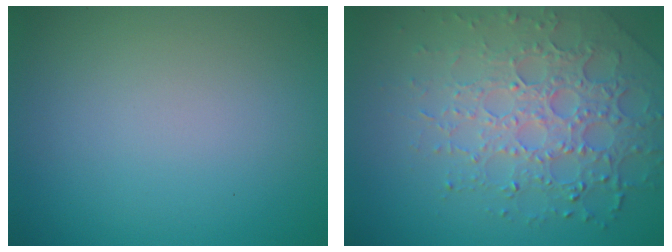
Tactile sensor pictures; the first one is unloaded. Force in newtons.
{"total": 6.4, "press": 4.9, "slide": 4.1}